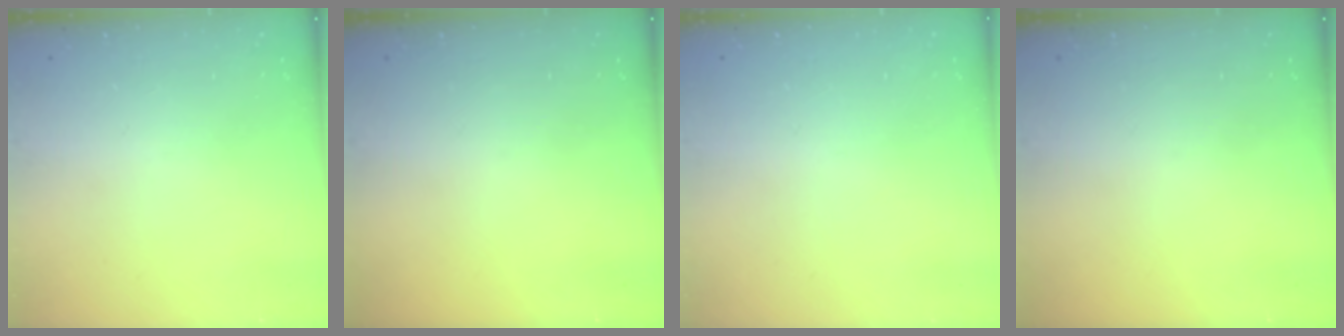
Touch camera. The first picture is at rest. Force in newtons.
{"total": 0.0}
{"total": 2.4, "press": 2.4, "slide": 0.2}
{"total": 0.0}